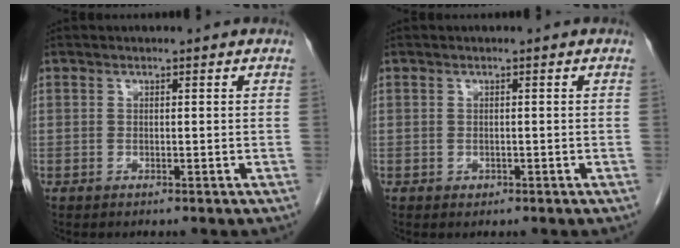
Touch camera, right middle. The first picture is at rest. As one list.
[{"total": 0.5, "force": [-0.2, 0.5, 0.2], "torque": [-0.004, 0.001, -0.002]}]